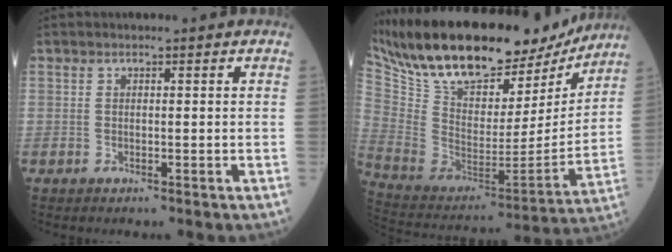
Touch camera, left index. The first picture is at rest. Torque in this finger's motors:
{"motor_torque": [0.47, -0.85, 0.44, 0.20]}